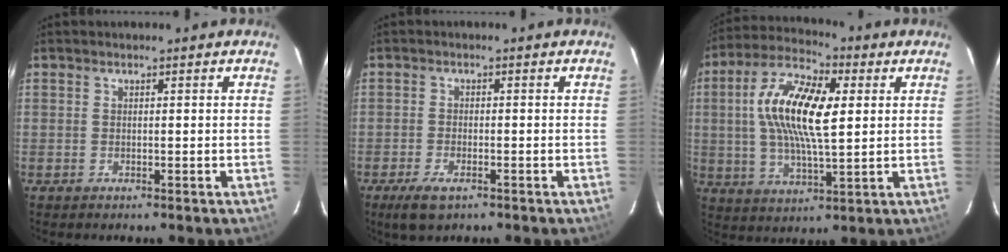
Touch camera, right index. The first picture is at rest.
{"total": 4.7, "force": [-3.0, 1.9, 3.1], "torque": [-0.076, -0.012, -0.054]}
{"total": 15.1, "force": [2.7, 5.6, 13.8], "torque": [-0.267, 0.017, 0.042]}